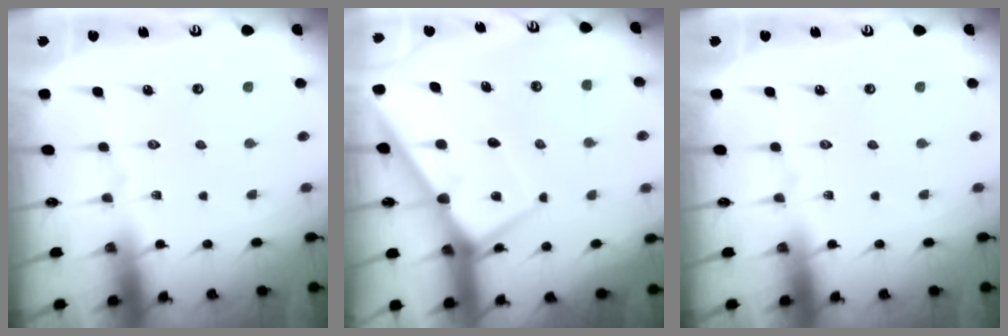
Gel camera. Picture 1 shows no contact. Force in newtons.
{"total": 7.0, "press": 7.0, "slide": 0.7}
{"total": 0.0}